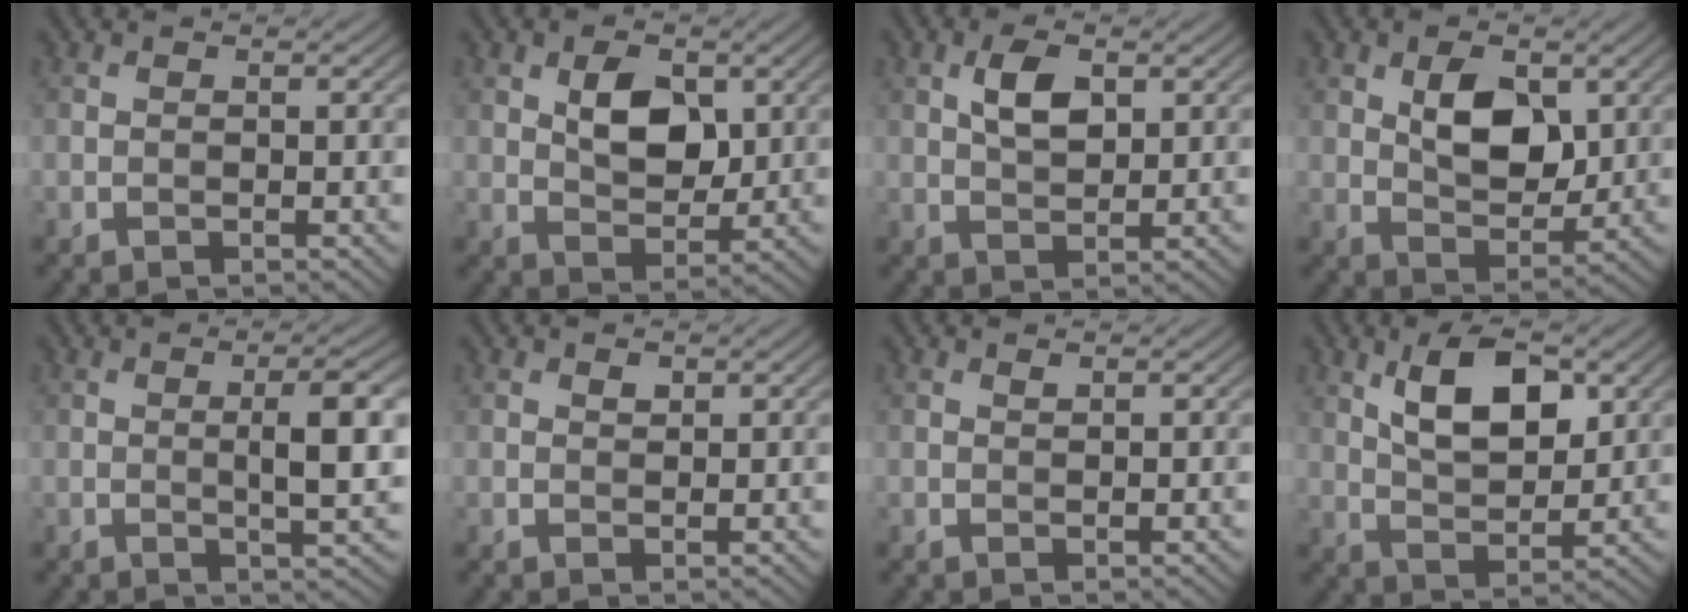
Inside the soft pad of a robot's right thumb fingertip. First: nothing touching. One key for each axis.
{"total": 6.2, "fx": 1.9, "fy": 3.9, "fz": 4.5, "tx": -0.075, "ty": -0.004, "tz": 0.031}
{"total": 4.4, "fx": 1.6, "fy": 2.3, "fz": 3.4, "tx": -0.073, "ty": 0.003, "tz": 0.031}
{"total": 7.0, "fx": 2.2, "fy": 4.2, "fz": 5.1, "tx": -0.087, "ty": -0.006, "tz": 0.037}
{"total": 5.9, "fx": 0.6, "fy": 1.2, "fz": 5.7, "tx": -0.093, "ty": 0.003, "tz": 0.012}
{"total": 1.1, "fx": 0.7, "fy": 0.6, "fz": 0.5, "tx": -0.008, "ty": -0.003, "tz": 0.014}
{"total": 0.6, "fx": 0.6, "fy": 0.1, "fz": 0.3, "tx": -0.006, "ty": 0.000, "tz": 0.012}
{"total": 8.5, "fx": 3.5, "fy": 4.0, "fz": 6.6, "tx": -0.120, "ty": 0.003, "tz": 0.065}